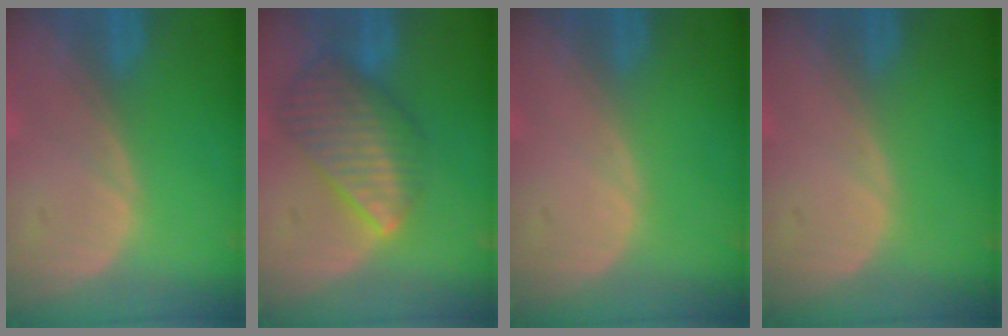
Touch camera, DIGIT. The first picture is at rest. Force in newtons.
{"total": 8.9, "press": 7.8, "slide": 4.3}
{"total": 0.0}
{"total": 0.0}